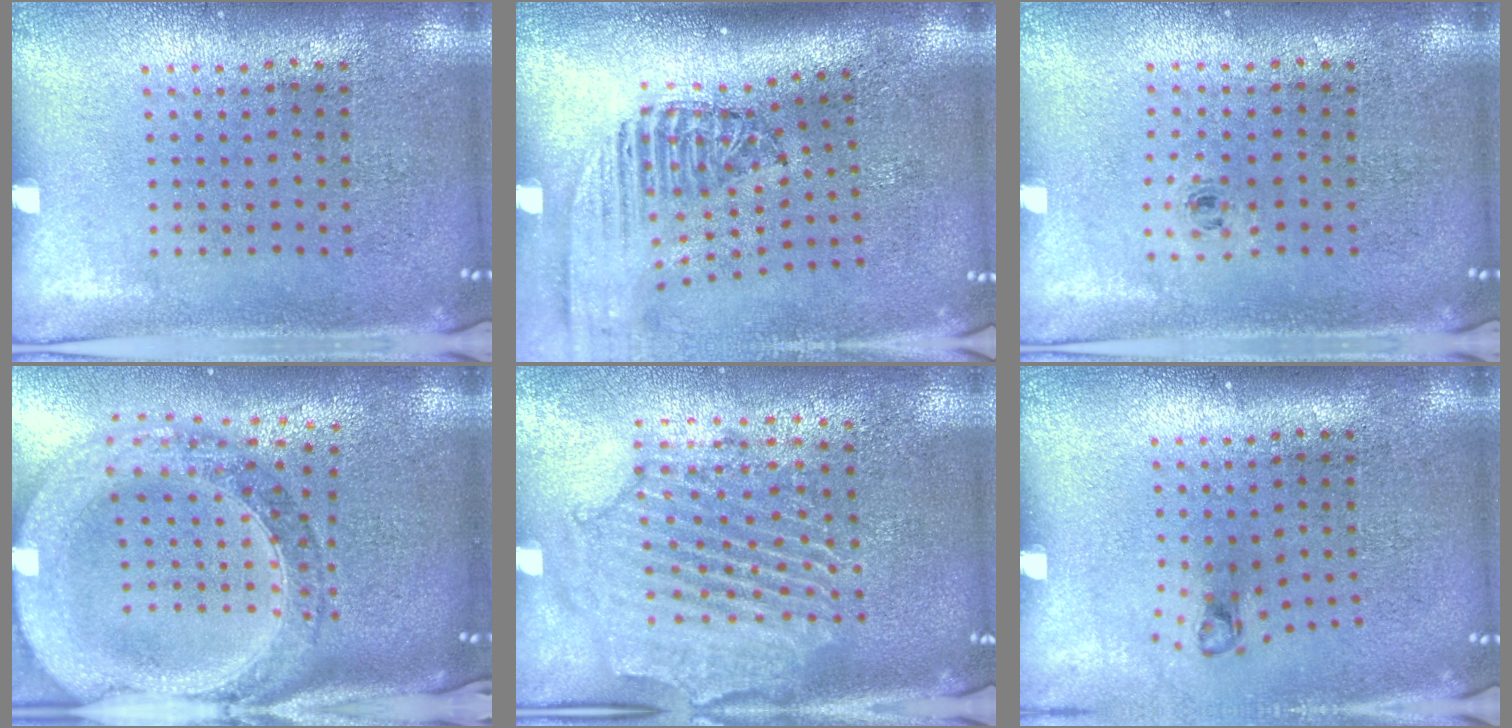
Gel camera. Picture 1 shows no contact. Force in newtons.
{"total": 2.4, "press": 1.8, "slide": 1.6}
{"total": 0.5, "press": 0.3, "slide": 0.4}
{"total": 2.7, "press": 2.4, "slide": 1.4}
{"total": 2.3, "press": 2.1, "slide": 0.7}
{"total": 0.8, "press": 0.4, "slide": 0.7}